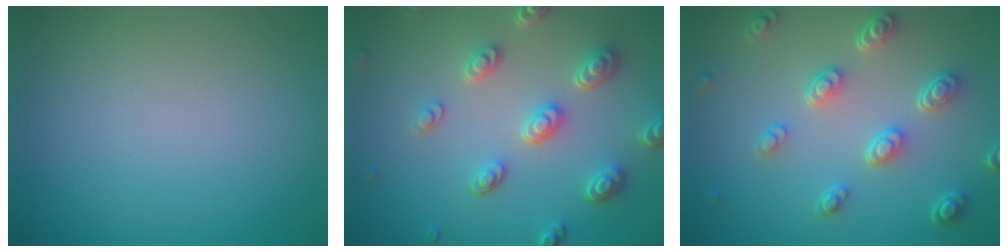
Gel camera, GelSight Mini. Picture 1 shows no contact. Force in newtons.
{"total": 4.5, "press": 3.6, "slide": 2.7}
{"total": 4.6, "press": 3.4, "slide": 3.0}